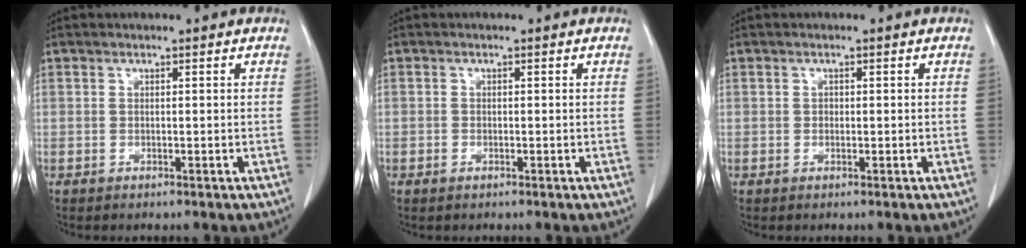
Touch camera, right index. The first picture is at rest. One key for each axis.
{"total": 0.9, "fx": -0.4, "fy": 0.6, "fz": 0.5, "tx": -0.011, "ty": 0.001, "tz": -0.006}
{"total": 0.7, "fx": -0.1, "fy": 0.6, "fz": 0.4, "tx": -0.011, "ty": 0.004, "tz": 0.000}